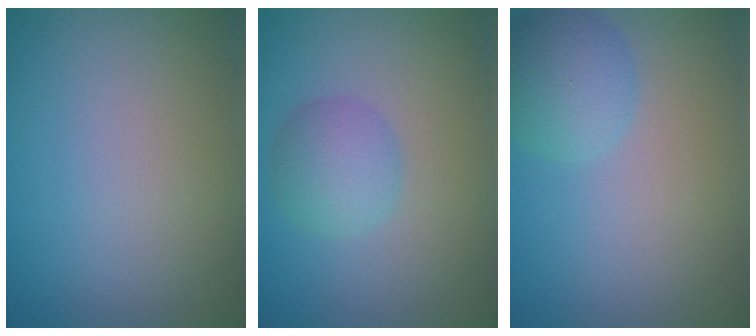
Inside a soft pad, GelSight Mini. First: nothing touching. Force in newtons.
{"total": 2.9, "press": 2.9, "slide": 0.1}
{"total": 3.8, "press": 3.8, "slide": 0.2}